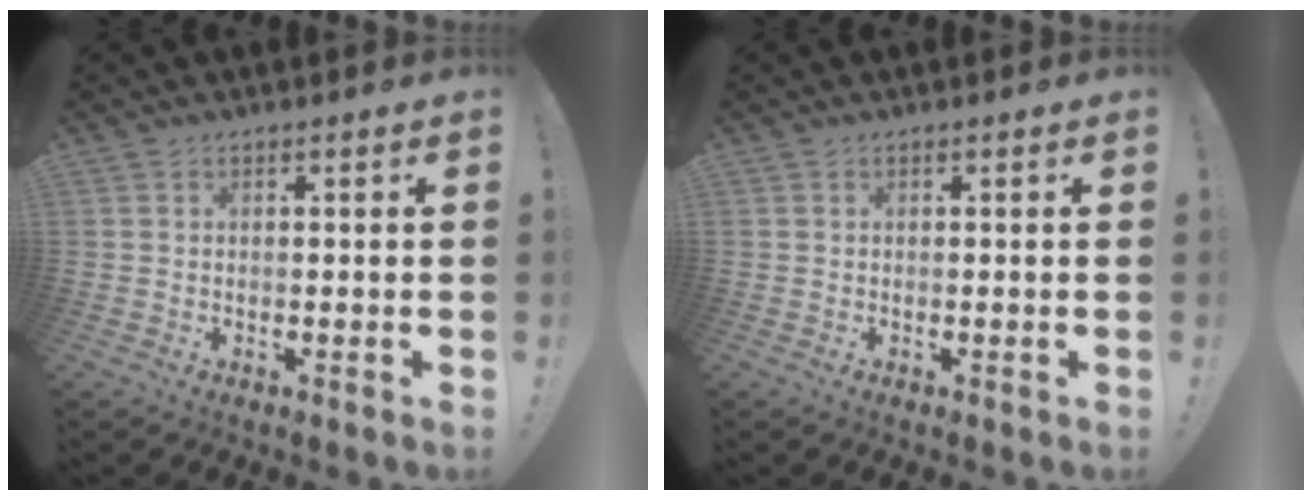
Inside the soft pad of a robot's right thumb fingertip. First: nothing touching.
{"total": 0.0}